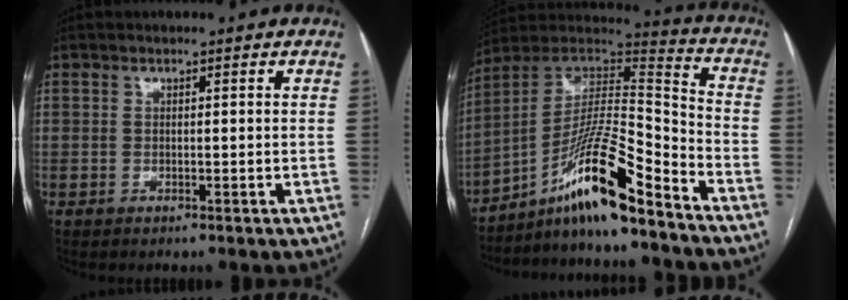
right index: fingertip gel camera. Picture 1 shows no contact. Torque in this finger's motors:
{"motor_torque": [1.09, -1.05, 0.82, 0.20]}